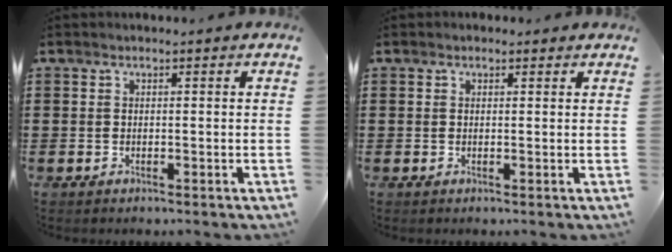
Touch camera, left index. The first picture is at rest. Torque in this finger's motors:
{"motor_torque": [2.14, 0.00, -0.37, 0.00]}